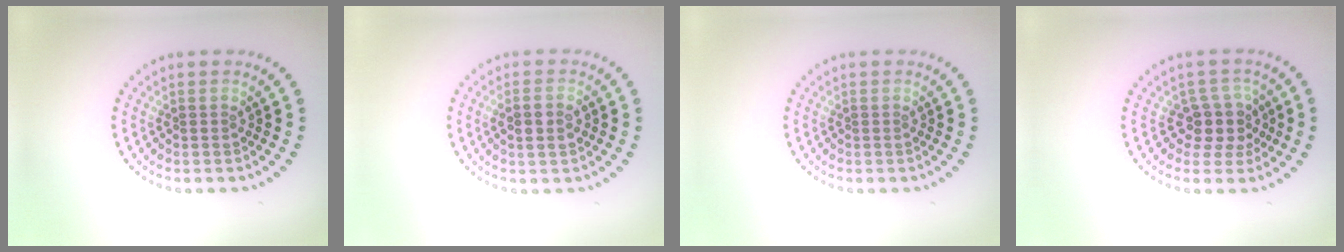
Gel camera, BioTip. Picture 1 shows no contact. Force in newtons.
{"total": 2.3, "press": 2.3, "slide": 0.4}
{"total": 0.0}
{"total": 2.8, "press": 2.3, "slide": 1.6}